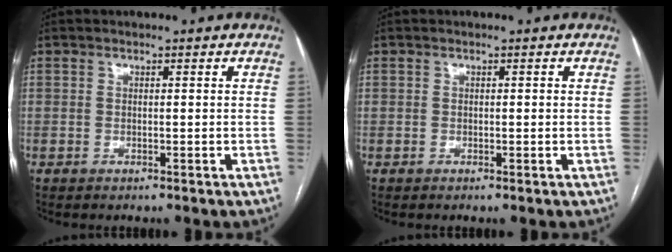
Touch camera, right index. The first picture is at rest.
{"total": 0.0}